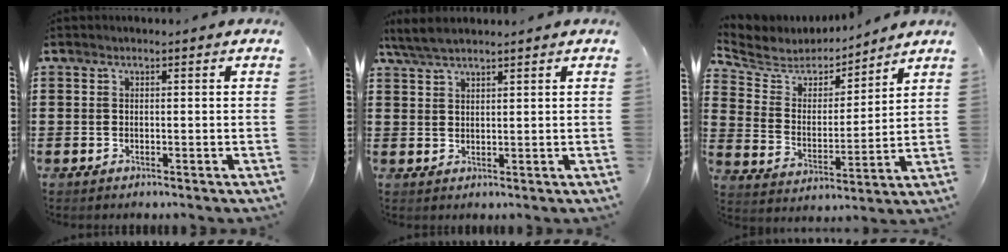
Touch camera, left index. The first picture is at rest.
{"total": 3.6, "force": [3.0, 0.4, 1.8], "torque": [-0.043, 0.001, 0.058]}
{"total": 5.6, "force": [5.3, 1.9, 0.4], "torque": [-0.047, -0.038, 0.087]}